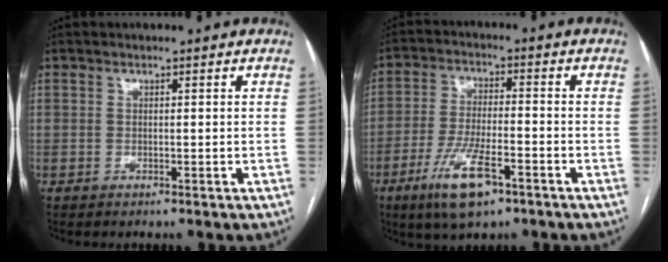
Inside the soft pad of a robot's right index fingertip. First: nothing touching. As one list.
[{"total": 10.1, "force": [-5.6, 2.5, 8.0], "torque": [-0.161, -0.015, -0.097]}]